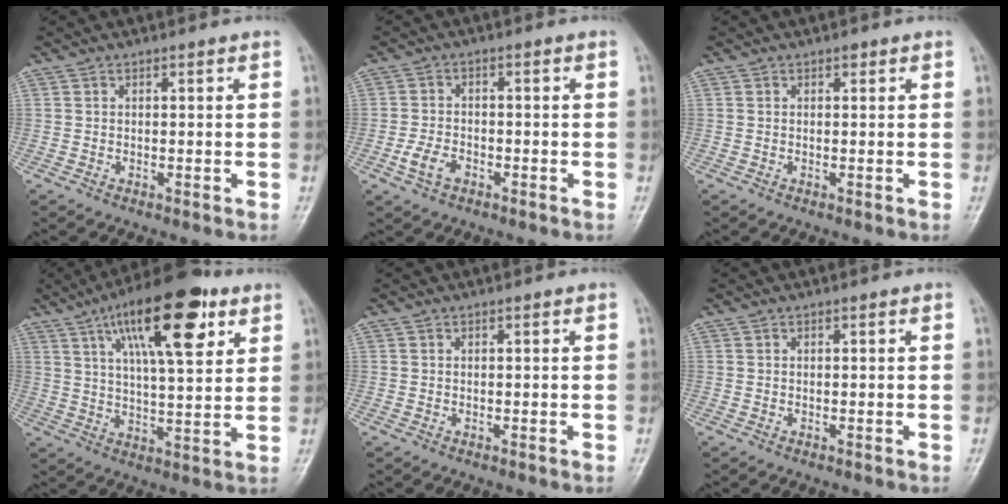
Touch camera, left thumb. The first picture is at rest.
{"total": 4.4, "force": [-2.1, 2.8, 2.7], "torque": [-0.052, 0.012, -0.041]}
{"total": 0.7, "force": [0.4, 0.4, 0.4], "torque": [-0.001, -0.001, 0.004]}
{"total": 19.0, "force": [9.0, 6.5, 15.4], "torque": [-0.218, -0.022, 0.143]}
{"total": 0.0}
{"total": 0.0}